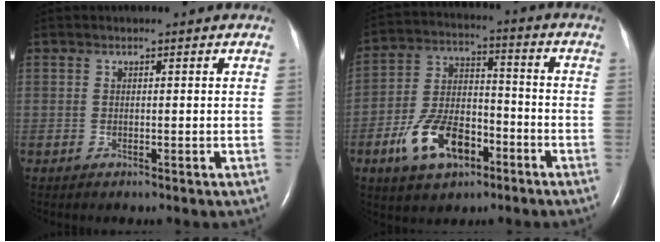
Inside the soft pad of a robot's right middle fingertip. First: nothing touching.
{"total": 11.7, "force": [-5.8, 6.1, 8.2], "torque": [-0.173, 0.012, -0.098]}